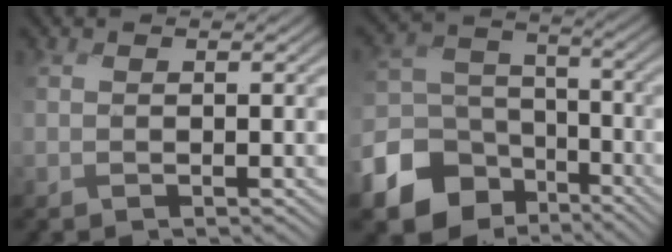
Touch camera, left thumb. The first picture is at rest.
{"total": 14.3, "force": [-8.5, 10.7, 4.1], "torque": [-0.139, -0.041, -0.152]}